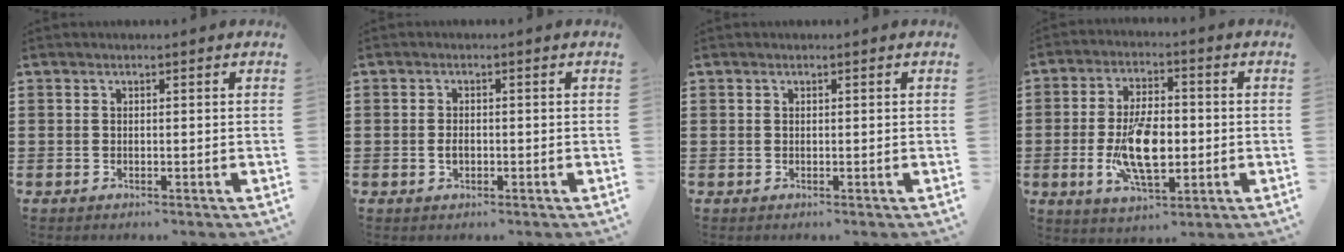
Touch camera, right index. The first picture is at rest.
{"total": 1.5, "force": [-0.2, 1.0, 1.1], "torque": [-0.023, 0.005, -0.006]}
{"total": 0.0}
{"total": 11.3, "force": [-1.7, 5.1, 9.9], "torque": [-0.204, -0.012, -0.033]}